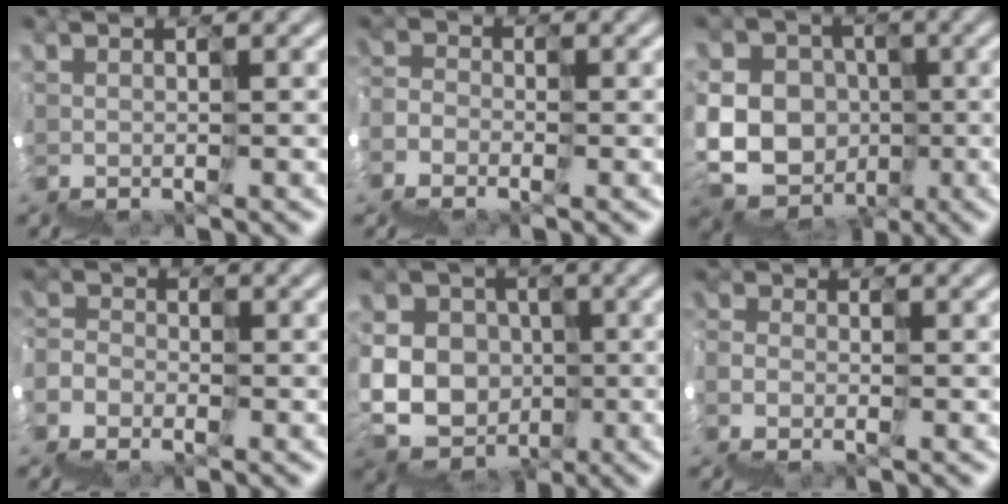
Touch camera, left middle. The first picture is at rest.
{"total": 5.0, "force": [-4.5, 1.8, -1.2], "torque": [0.031, -0.006, -0.068]}
{"total": 11.2, "force": [-3.1, 10.6, 2.0], "torque": [-0.034, 0.006, -0.067]}
{"total": 5.8, "force": [-5.1, 2.1, -1.8], "torque": [0.039, -0.005, -0.076]}
{"total": 9.5, "force": [-2.2, 9.1, 1.5], "torque": [-0.017, 0.015, -0.065]}
{"total": 3.2, "force": [-2.9, 1.4, 0.2], "torque": [0.003, -0.015, -0.048]}